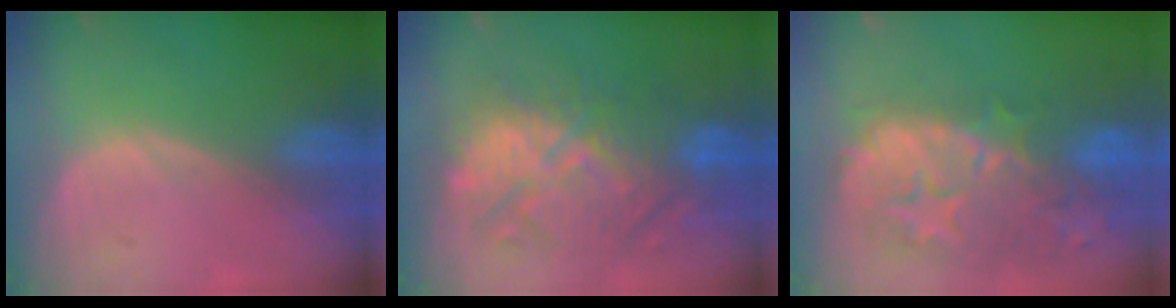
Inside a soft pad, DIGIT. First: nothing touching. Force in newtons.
{"total": 11.5, "press": 11.3, "slide": 2.5}
{"total": 13.1, "press": 11.7, "slide": 6.0}